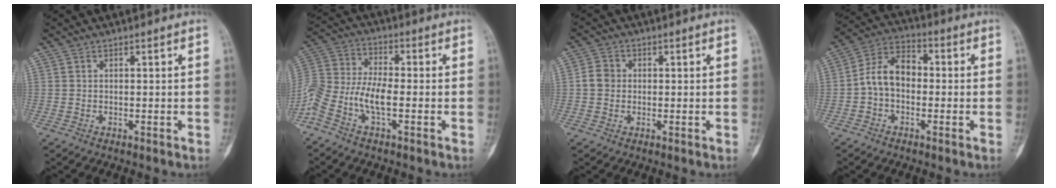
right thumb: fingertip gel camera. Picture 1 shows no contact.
{"total": 10.9, "force": [-4.3, 4.4, 9.1], "torque": [-0.206, 0.028, -0.090]}
{"total": 3.4, "force": [0.0, 3.0, 1.5], "torque": [-0.019, 0.008, -0.007]}
{"total": 9.0, "force": [-1.0, 6.3, 6.4], "torque": [-0.101, 0.034, -0.033]}